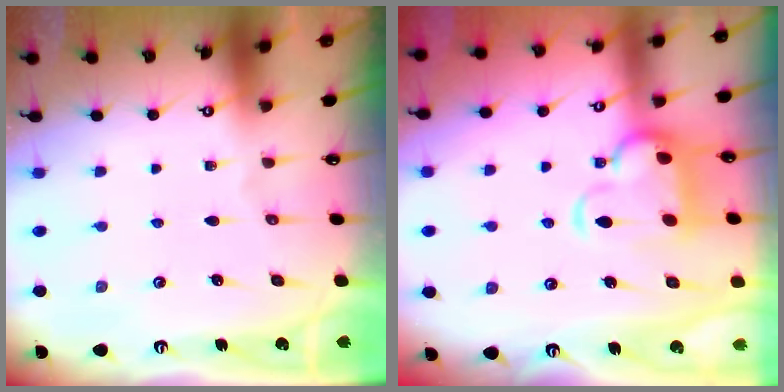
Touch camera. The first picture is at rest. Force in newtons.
{"total": 6.3, "press": 6.0, "slide": 1.8}